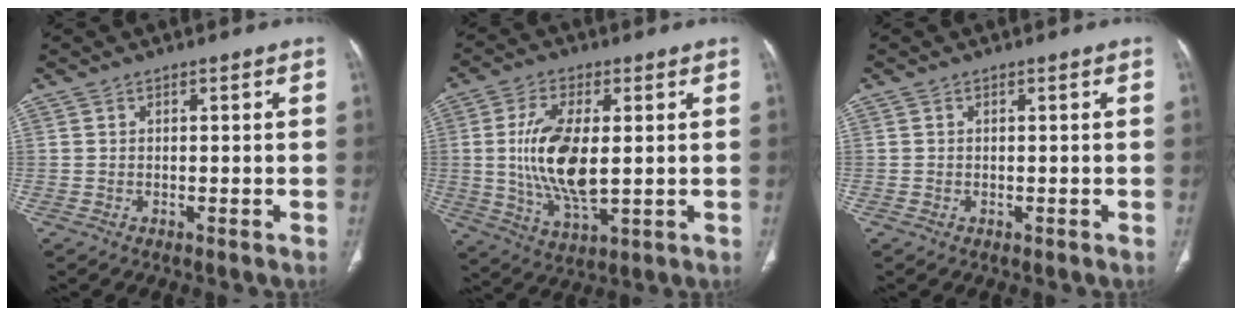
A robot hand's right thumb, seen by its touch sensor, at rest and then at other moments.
{"total": 13.8, "force": [0.7, 6.1, 12.3], "torque": [-0.244, -0.016, 0.020]}
{"total": 0.0}